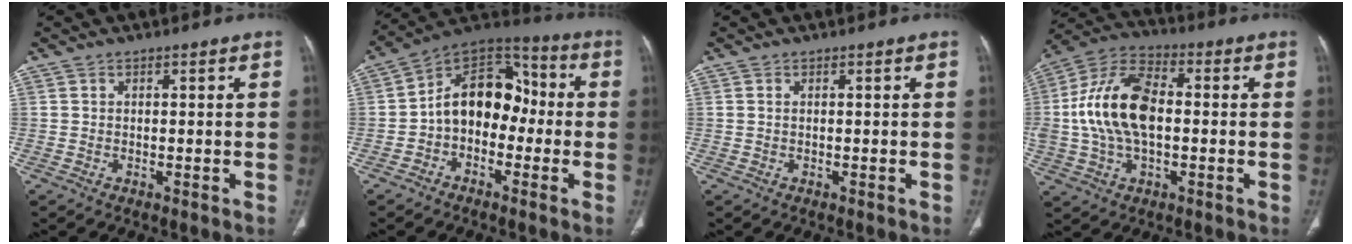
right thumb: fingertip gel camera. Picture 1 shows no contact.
{"total": 13.7, "force": [-1.7, 9.8, 9.4], "torque": [-0.113, 0.052, -0.046]}
{"total": 0.0}
{"total": 16.3, "force": [0.1, 9.3, 13.4], "torque": [-0.260, 0.030, -0.004]}